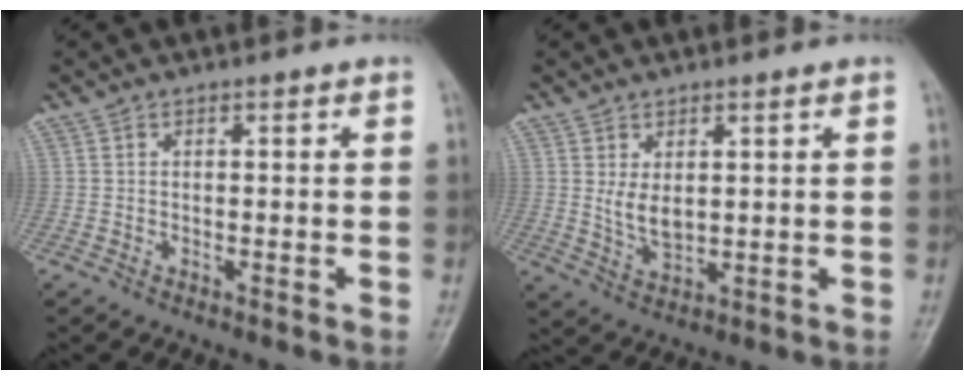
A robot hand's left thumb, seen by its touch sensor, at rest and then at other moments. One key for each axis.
{"total": 4.6, "fx": 1.2, "fy": 2.4, "fz": 3.7, "tx": -0.059, "ty": -0.016, "tz": 0.033}